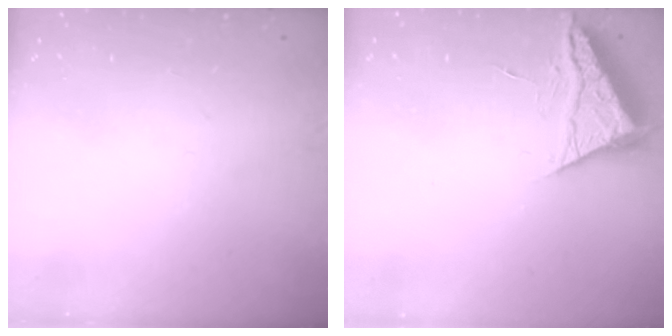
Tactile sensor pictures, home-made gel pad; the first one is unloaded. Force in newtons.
{"total": 5.4, "press": 5.4, "slide": 0.8}